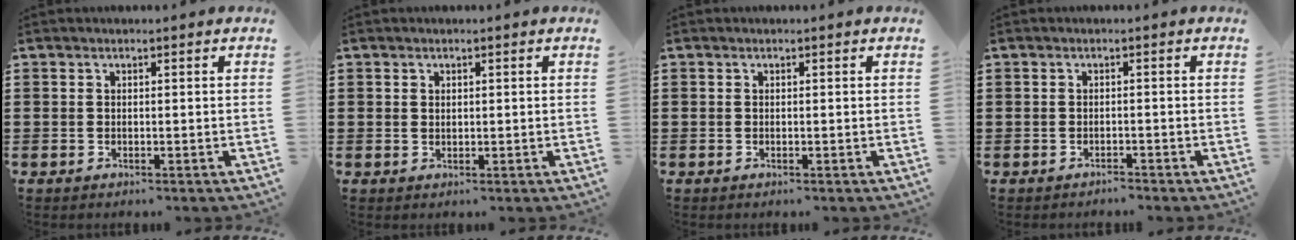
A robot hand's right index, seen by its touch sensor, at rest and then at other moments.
{"total": 0.6, "force": [0.4, 0.4, 0.2], "torque": [-0.004, 0.002, 0.009]}
{"total": 0.0}
{"total": 1.2, "force": [-1.2, 0.0, -0.2], "torque": [0.000, 0.006, -0.027]}